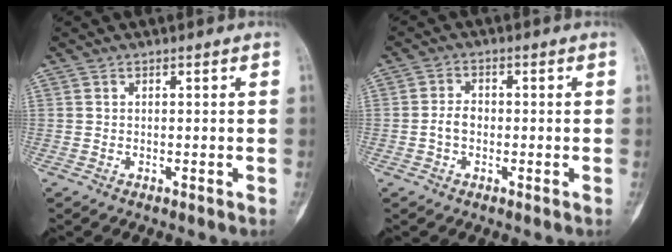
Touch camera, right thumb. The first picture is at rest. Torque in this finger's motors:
{"motor_torque": [0.27, 0.36, 0.28, -0.08, 0.10]}